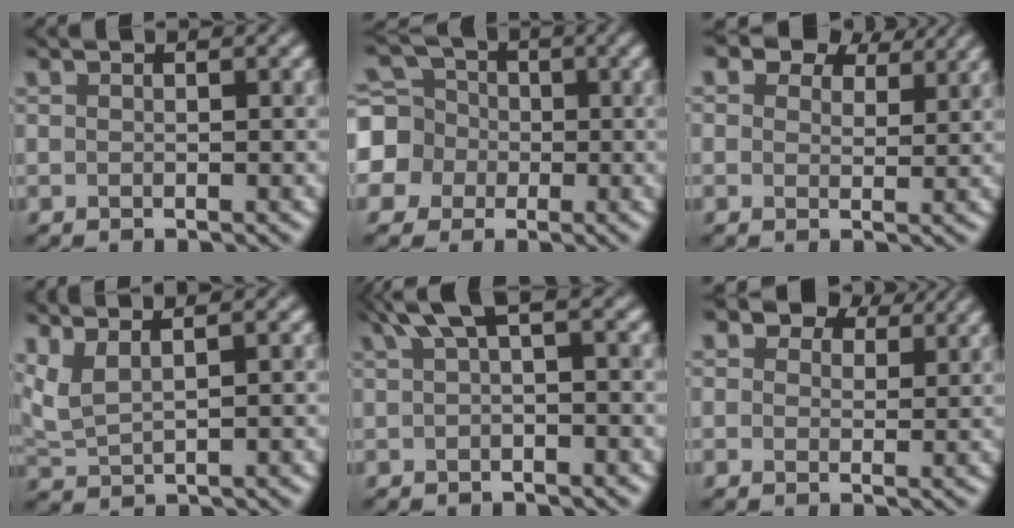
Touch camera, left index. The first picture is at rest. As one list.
[{"total": 7.7, "force": [-0.3, 7.3, 2.5], "torque": [-0.073, 0.021, -0.043]}, {"total": 6.8, "force": [5.2, 3.2, 3.0], "torque": [-0.055, 0.007, 0.070]}, {"total": 2.4, "force": [1.8, 0.5, 1.6], "torque": [-0.040, 0.008, 0.044]}, {"total": 2.8, "force": [1.1, 0.4, 2.5], "torque": [-0.041, 0.010, 0.018]}, {"total": 6.0, "force": [4.3, 3.1, 2.8], "torque": [-0.047, 0.010, 0.048]}]